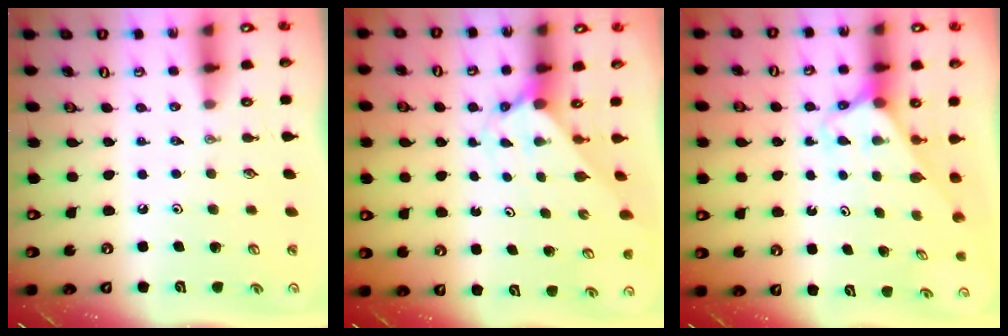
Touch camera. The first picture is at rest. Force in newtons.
{"total": 2.0, "press": 2.0, "slide": 0.2}
{"total": 2.6, "press": 2.6, "slide": 0.2}